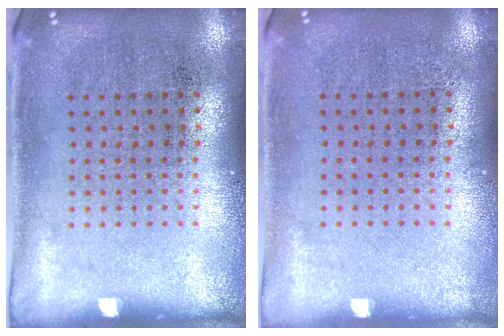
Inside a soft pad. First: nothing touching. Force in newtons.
{"total": 0.0}